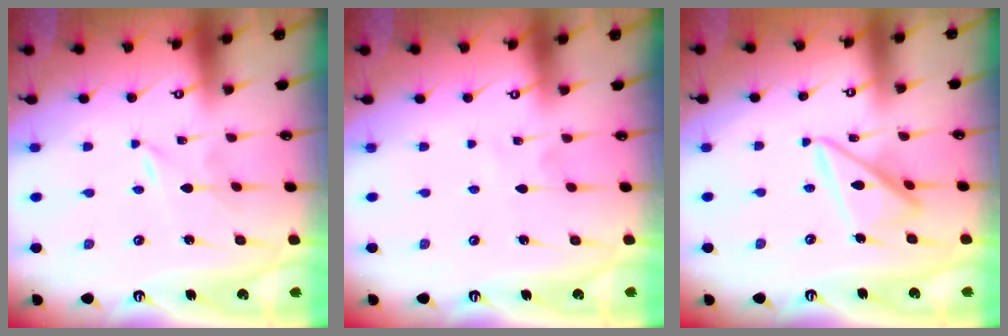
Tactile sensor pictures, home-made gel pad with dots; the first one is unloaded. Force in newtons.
{"total": 2.5, "press": 2.5, "slide": 0.3}
{"total": 12.7, "press": 12.6, "slide": 1.2}